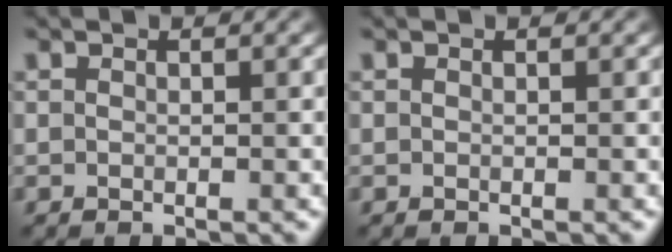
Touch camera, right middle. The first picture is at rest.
{"total": 0.0}